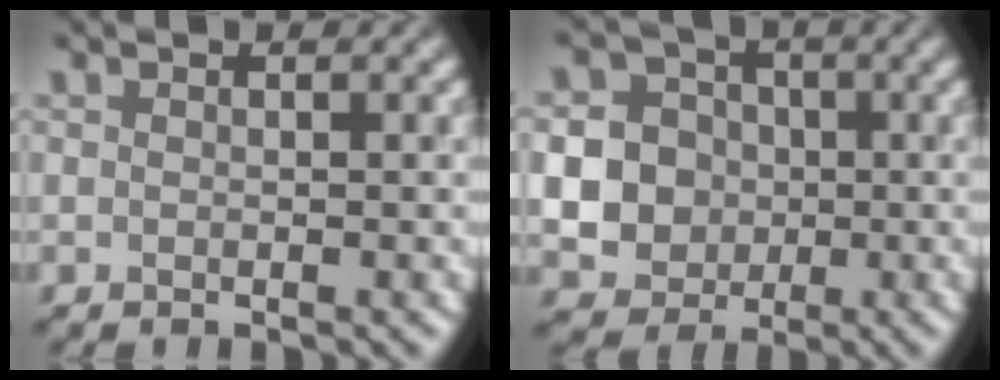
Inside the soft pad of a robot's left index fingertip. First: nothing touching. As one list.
[{"total": 9.4, "force": [-1.0, 9.0, 2.5], "torque": [-0.080, -0.003, -0.033]}]